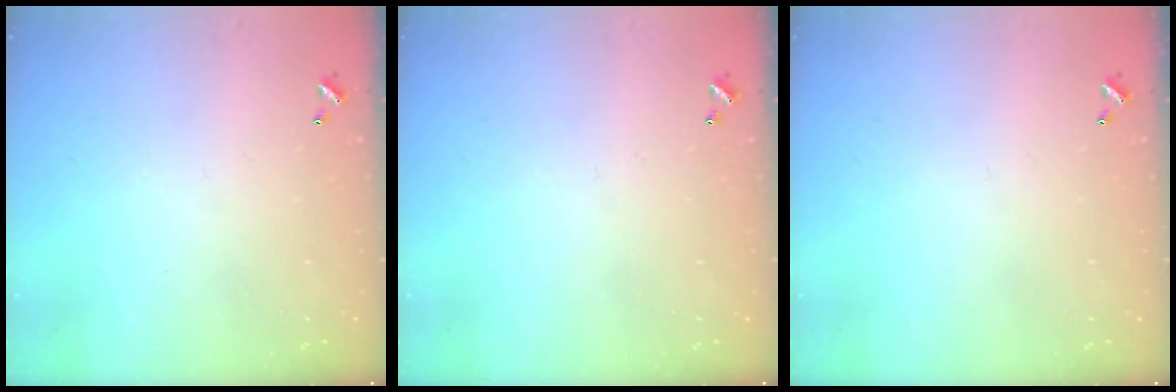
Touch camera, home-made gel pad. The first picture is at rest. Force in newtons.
{"total": 0.0}
{"total": 0.0}